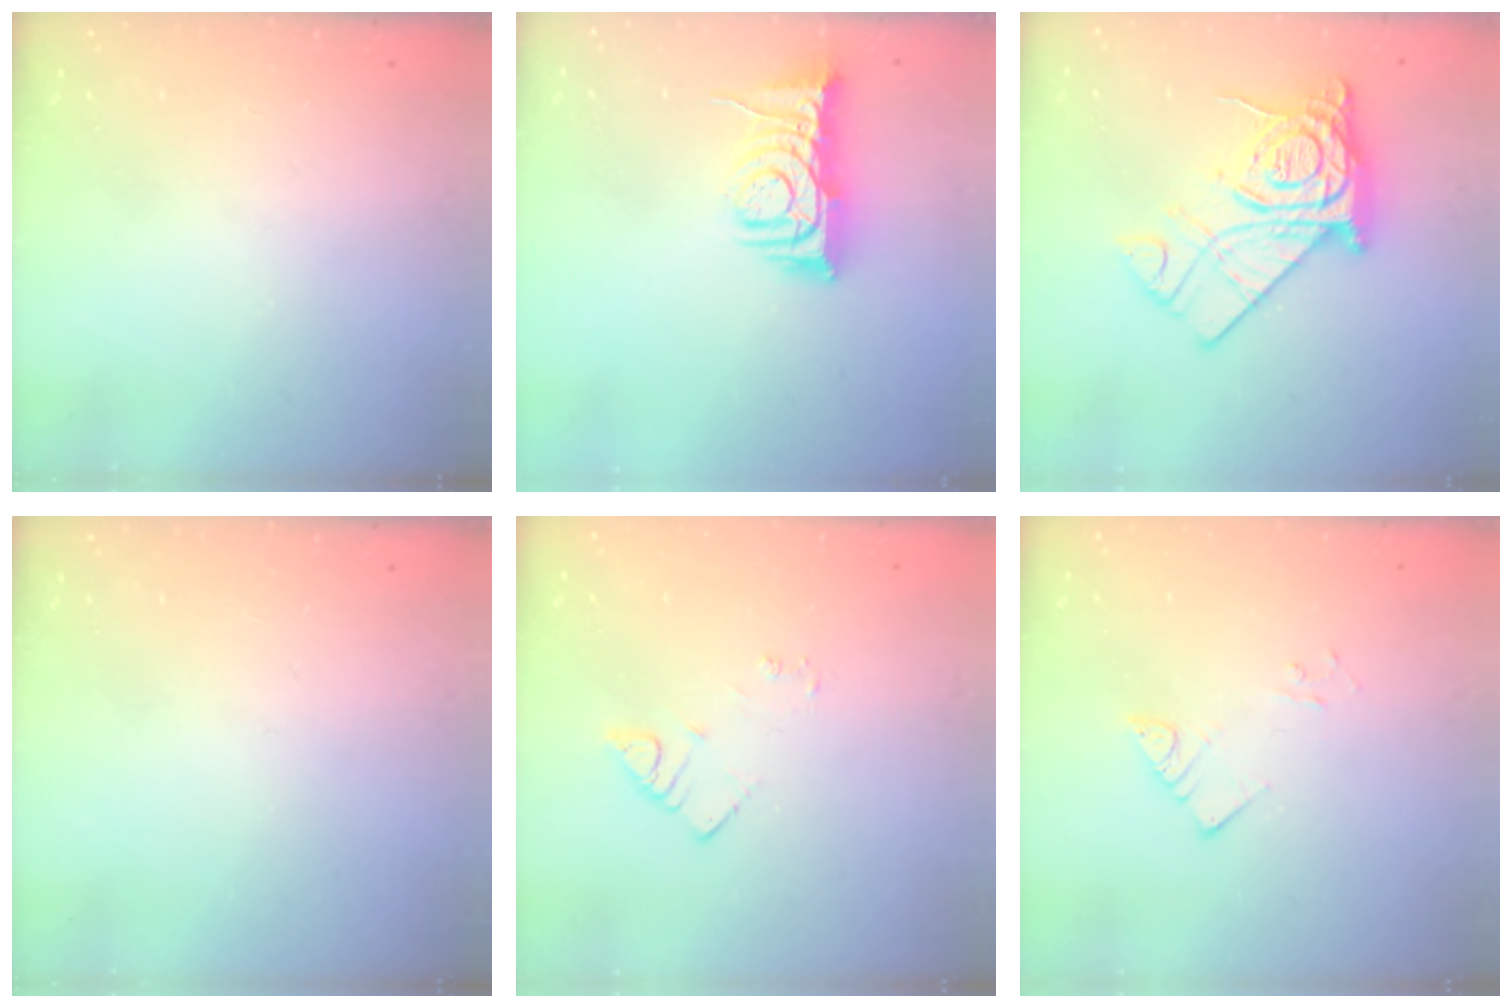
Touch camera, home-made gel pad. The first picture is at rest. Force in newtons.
{"total": 8.8, "press": 8.8, "slide": 0.4}
{"total": 18.3, "press": 18.2, "slide": 1.7}
{"total": 0.0}
{"total": 2.9, "press": 2.9, "slide": 0.3}
{"total": 3.7, "press": 3.7, "slide": 0.2}